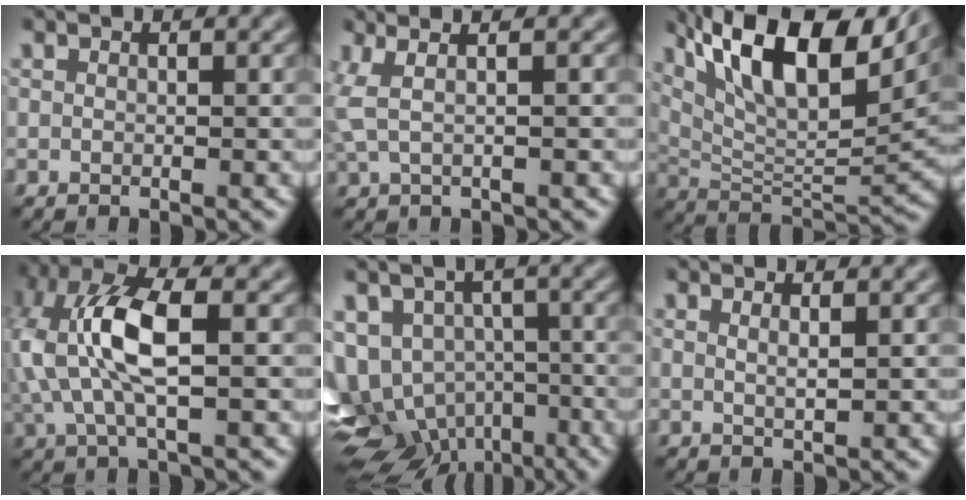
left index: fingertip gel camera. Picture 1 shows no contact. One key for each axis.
{"total": 2.4, "fx": 0.7, "fy": 0.7, "fz": 2.2, "tx": -0.043, "ty": 0.008, "tz": 0.014}
{"total": 13.3, "fx": 7.2, "fy": 5.0, "fz": 10.1, "tx": -0.171, "ty": 0.017, "tz": 0.131}
{"total": 9.3, "fx": 1.0, "fy": 4.1, "fz": 8.3, "tx": -0.186, "ty": 0.015, "tz": 0.016}
{"total": 10.8, "fx": -4.5, "fy": 8.1, "fz": 5.5, "tx": -0.101, "ty": -0.019, "tz": -0.037}
{"total": 1.2, "fx": 0.5, "fy": 0.4, "fz": 1.1, "tx": -0.012, "ty": 0.000, "tz": 0.006}